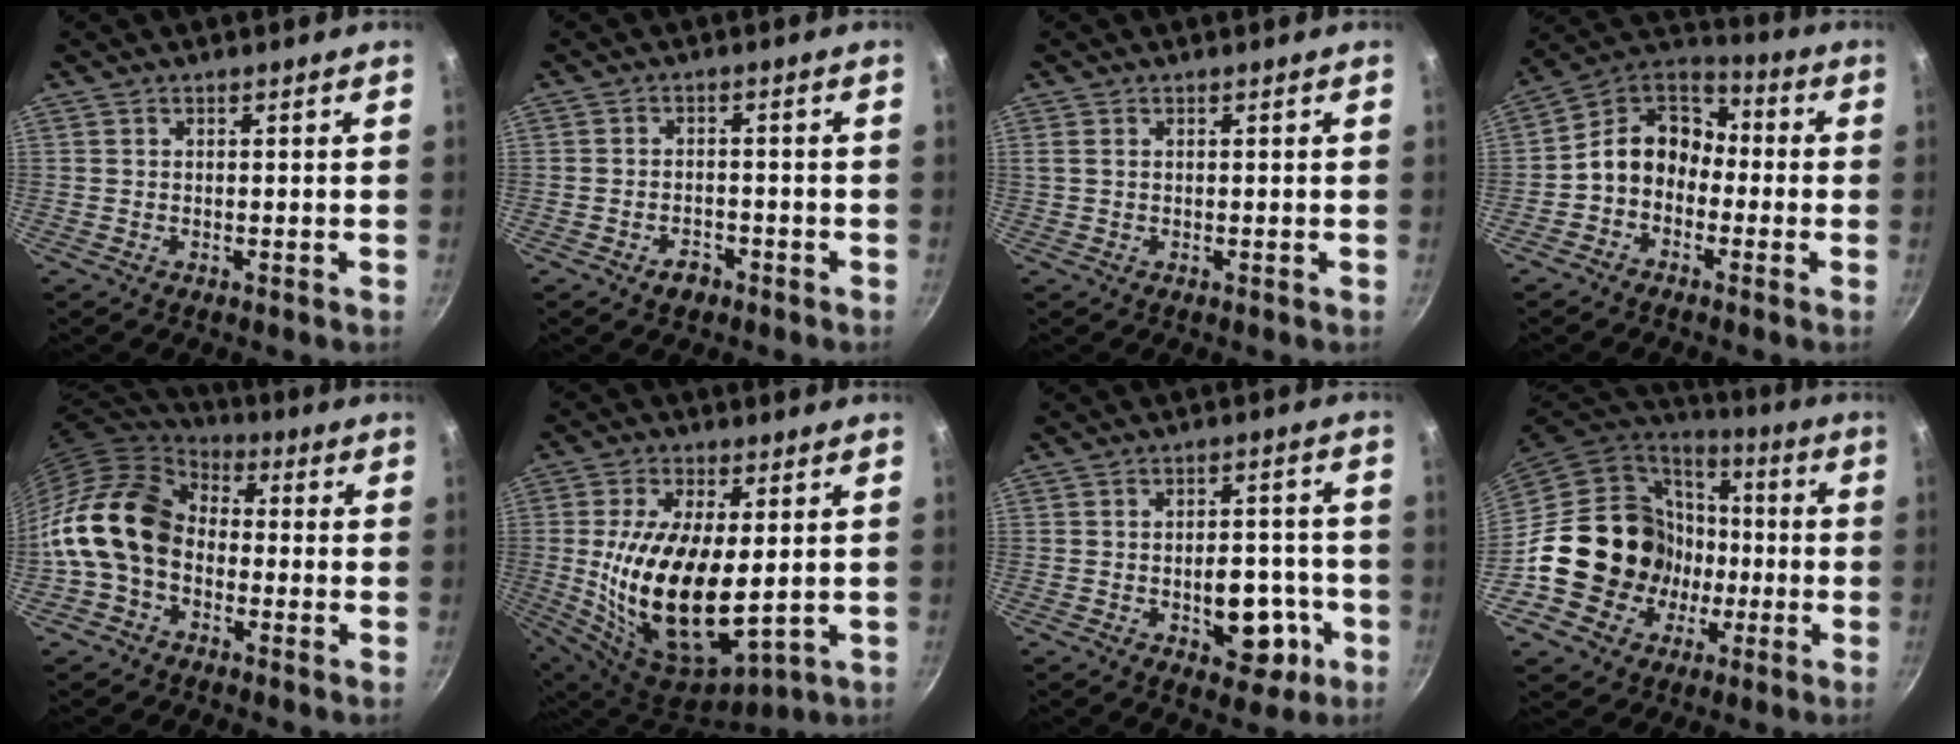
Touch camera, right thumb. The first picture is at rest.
{"total": 3.3, "force": [-2.1, 2.1, 1.5], "torque": [-0.013, 0.023, -0.028]}
{"total": 1.0, "force": [0.2, 0.6, 0.7], "torque": [-0.016, 0.001, 0.004]}
{"total": 11.0, "force": [-2.4, 8.7, 6.2], "torque": [-0.070, 0.052, -0.071]}
{"total": 15.3, "force": [-2.5, 11.2, 10.1], "torque": [-0.160, 0.042, -0.070]}
{"total": 19.6, "force": [0.2, 9.5, 17.2], "torque": [-0.321, -0.017, 0.017]}
{"total": 10.6, "force": [-3.4, 6.2, 7.9], "torque": [-0.071, 0.022, -0.038]}
{"total": 21.5, "force": [-2.8, 19.3, 8.9], "torque": [-0.130, 0.047, -0.025]}